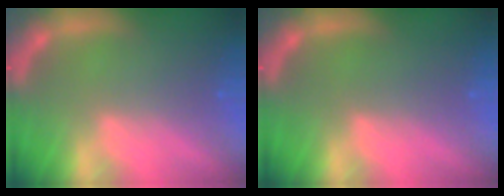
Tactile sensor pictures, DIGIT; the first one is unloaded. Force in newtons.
{"total": 0.0}